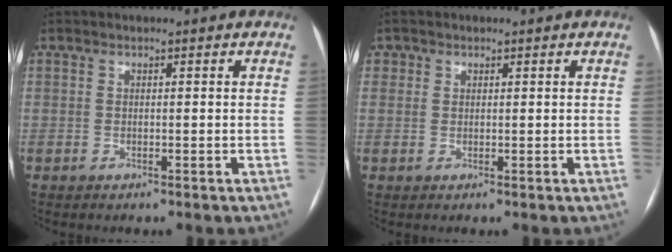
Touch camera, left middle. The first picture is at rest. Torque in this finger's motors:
{"motor_torque": [0.82, -0.58, 0.43, 0.00]}